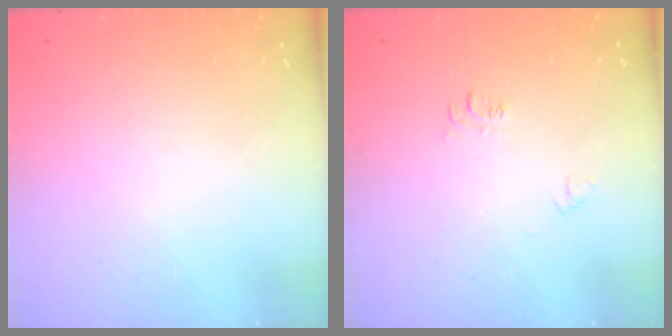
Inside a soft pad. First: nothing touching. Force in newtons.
{"total": 3.9, "press": 3.9, "slide": 0.5}